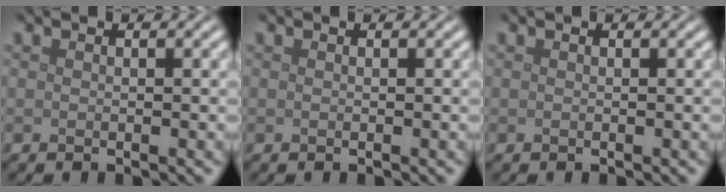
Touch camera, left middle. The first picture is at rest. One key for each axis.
{"total": 0.0}
{"total": 0.0}